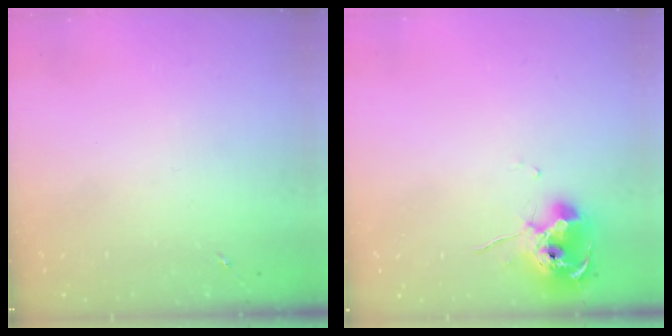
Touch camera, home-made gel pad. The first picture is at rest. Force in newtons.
{"total": 10.4, "press": 10.3, "slide": 1.2}